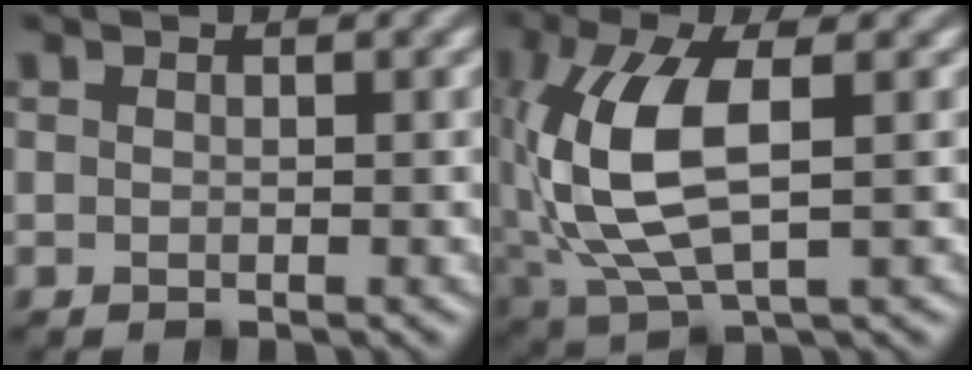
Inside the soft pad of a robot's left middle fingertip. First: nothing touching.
{"total": 8.4, "force": [0.3, 3.9, 7.4], "torque": [-0.175, 0.003, 0.009]}